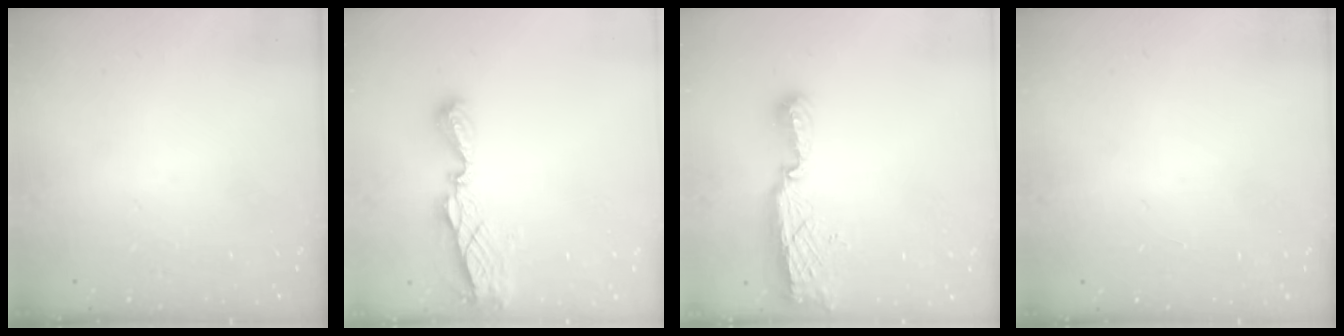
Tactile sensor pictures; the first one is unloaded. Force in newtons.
{"total": 7.5, "press": 7.5, "slide": 0.5}
{"total": 8.5, "press": 8.4, "slide": 0.8}
{"total": 0.9, "press": 0.9, "slide": 0.0}